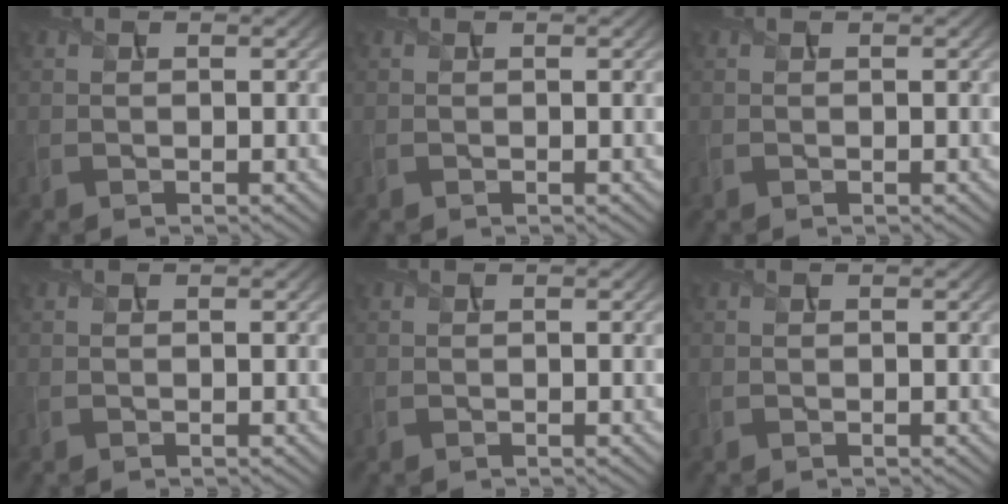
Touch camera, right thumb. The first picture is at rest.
{"total": 0.0}
{"total": 0.0}
{"total": 0.0}
{"total": 0.0}
{"total": 0.0}